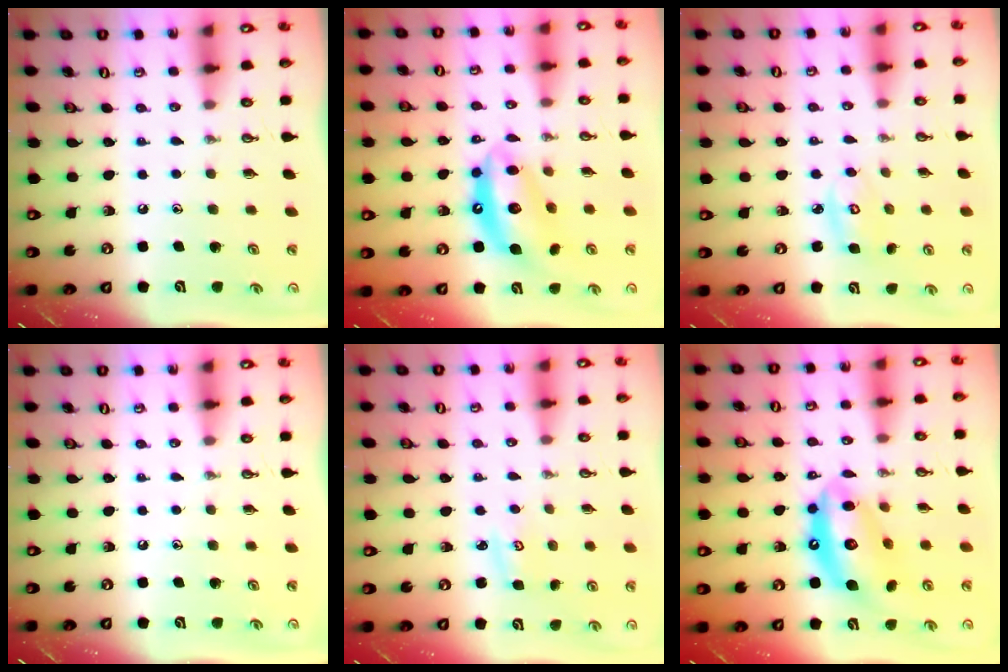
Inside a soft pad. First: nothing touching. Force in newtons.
{"total": 13.0, "press": 13.0, "slide": 1.0}
{"total": 4.4, "press": 4.4, "slide": 0.3}
{"total": 0.0}
{"total": 2.9, "press": 2.9, "slide": 0.2}
{"total": 15.4, "press": 15.3, "slide": 1.7}